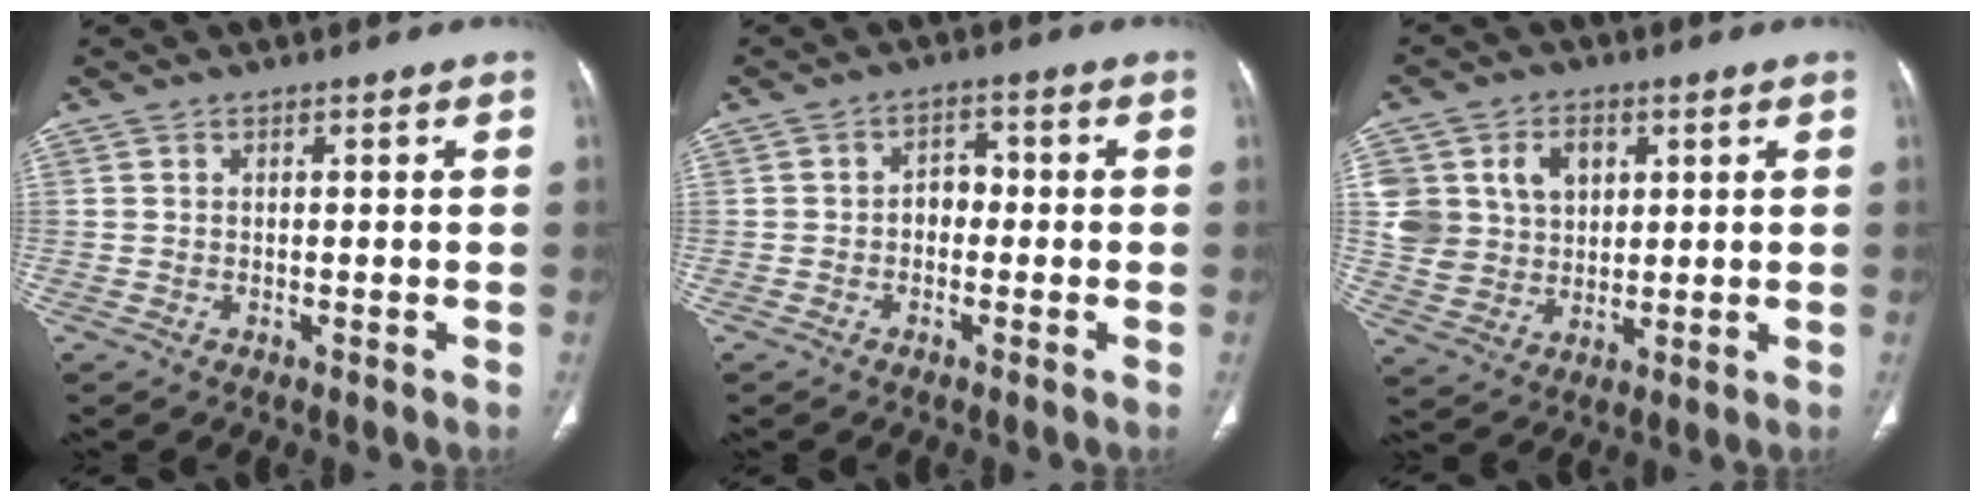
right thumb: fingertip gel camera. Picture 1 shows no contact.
{"total": 3.5, "force": [-0.8, 2.7, 2.1], "torque": [-0.013, 0.019, -0.023]}
{"total": 11.8, "force": [3.3, 9.6, 5.9], "torque": [-0.079, -0.005, 0.074]}